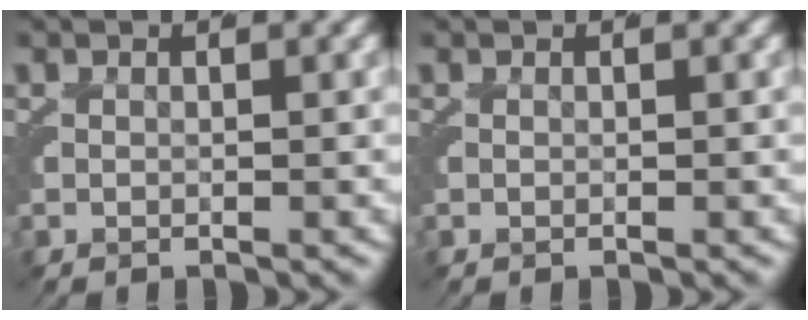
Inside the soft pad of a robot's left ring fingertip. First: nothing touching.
{"total": 0.0}